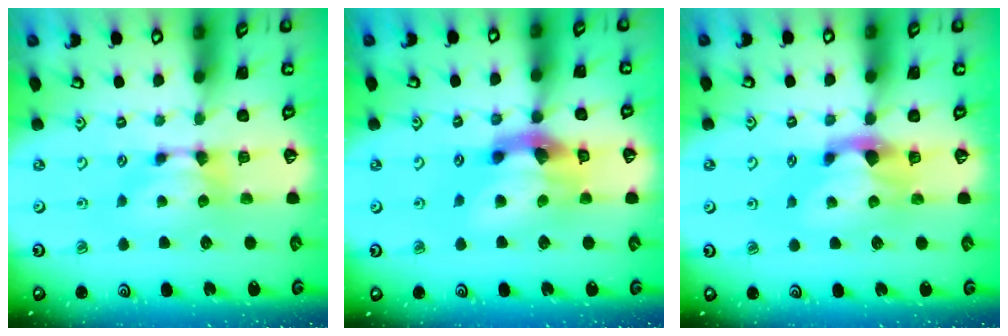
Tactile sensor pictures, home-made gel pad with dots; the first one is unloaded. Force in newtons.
{"total": 8.0, "press": 7.6, "slide": 2.7}
{"total": 2.3, "press": 1.9, "slide": 1.2}